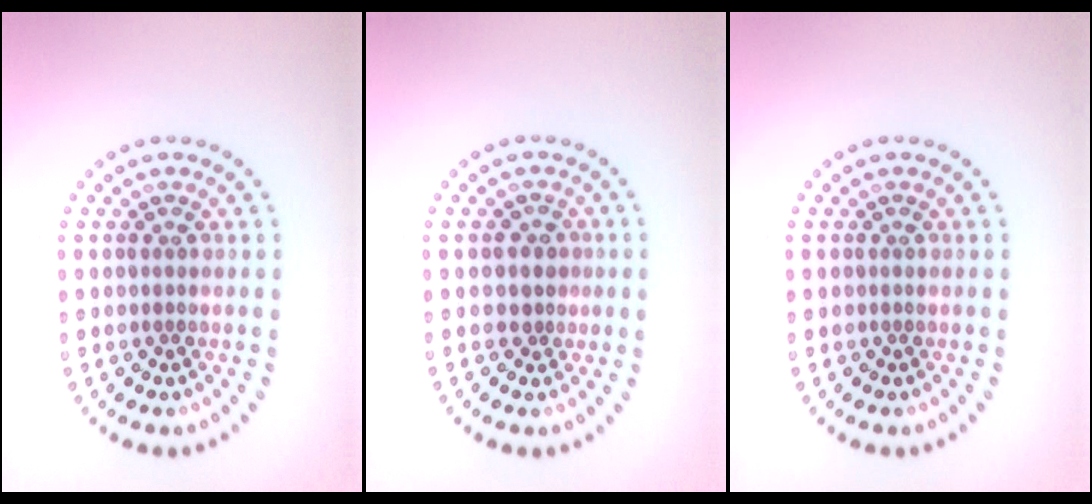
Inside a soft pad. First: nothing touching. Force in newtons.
{"total": 1.6, "press": 1.4, "slide": 0.7}
{"total": 0.0}